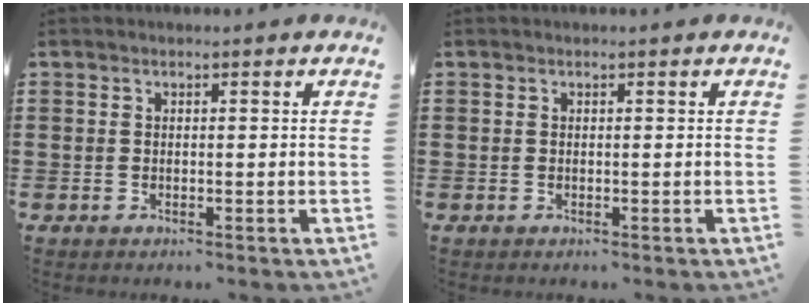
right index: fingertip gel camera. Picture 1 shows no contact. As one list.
[{"total": 0.0}]